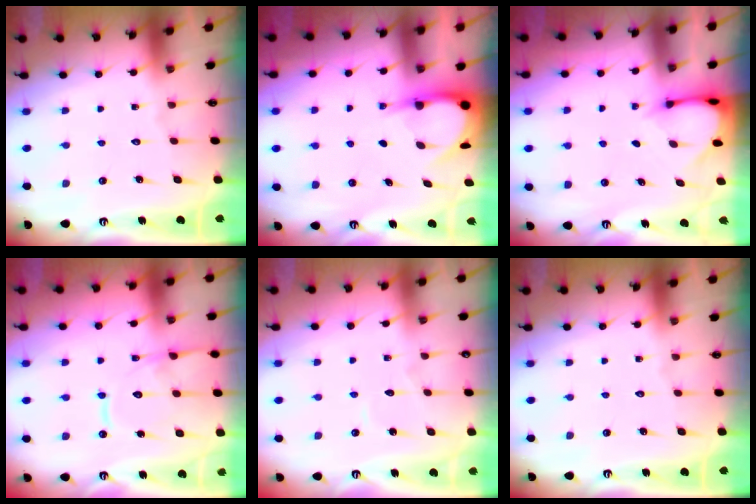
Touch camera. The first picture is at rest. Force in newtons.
{"total": 4.7, "press": 4.7, "slide": 0.4}
{"total": 3.1, "press": 3.1, "slide": 0.2}
{"total": 12.9, "press": 12.8, "slide": 1.2}
{"total": 3.5, "press": 3.5, "slide": 0.4}
{"total": 0.0}